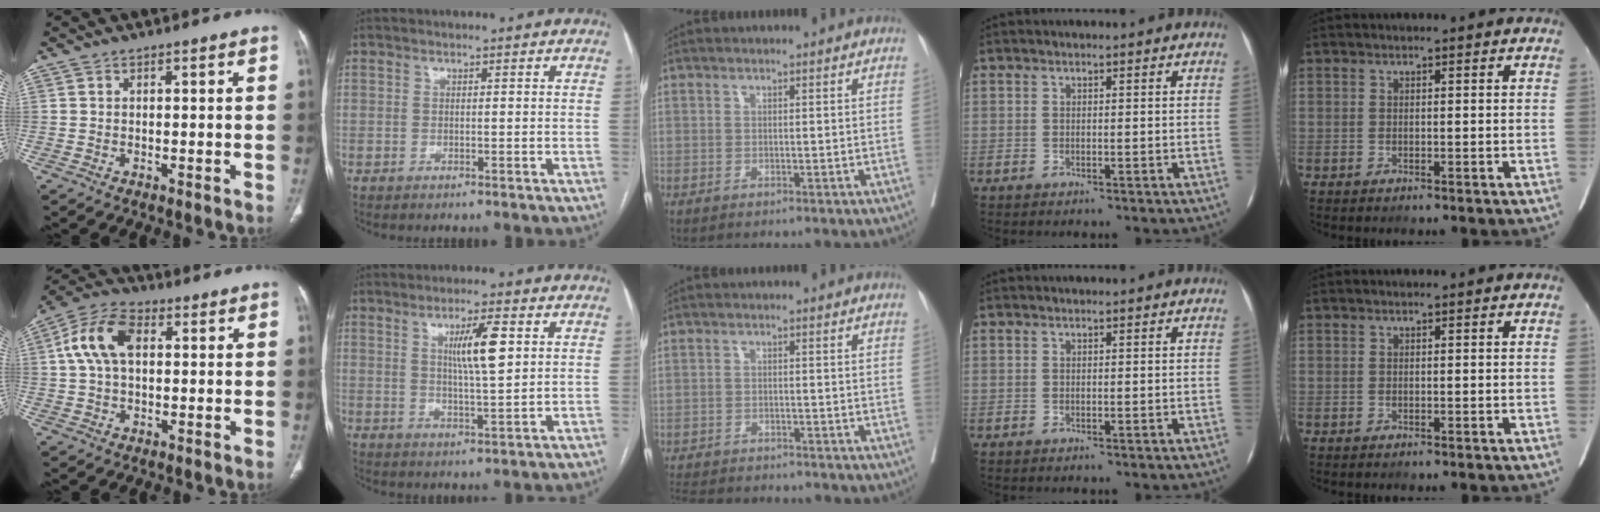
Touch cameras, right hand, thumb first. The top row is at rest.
{"thumb": {"total": 10.3, "force": [2.0, 6.2, 7.9], "torque": [-0.160, 0.026, 0.033]}, "index": {"total": 7.1, "force": [2.1, 0.6, 6.7], "torque": [-0.118, 0.000, 0.036]}, "middle": {"total": 10.7, "force": [-9.8, 2.1, 3.5], "torque": [-0.070, -0.008, -0.139]}}